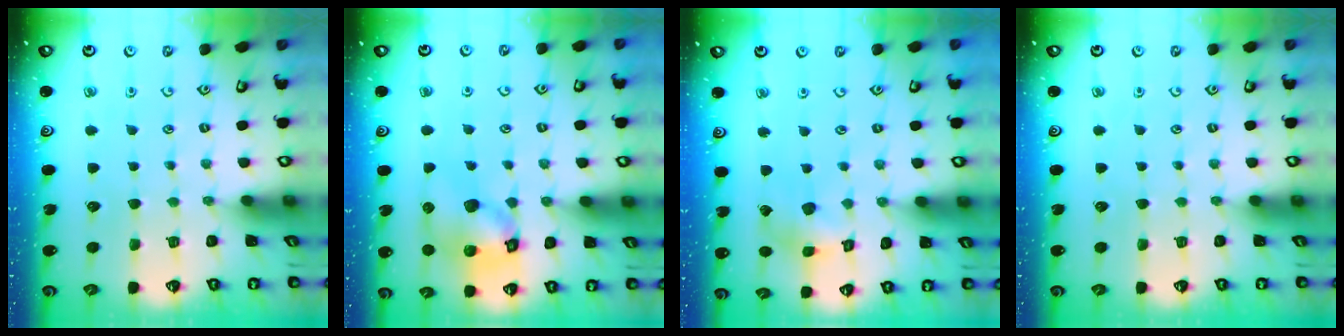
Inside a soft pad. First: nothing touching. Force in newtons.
{"total": 12.2, "press": 12.1, "slide": 1.8}
{"total": 6.3, "press": 6.3, "slide": 0.5}
{"total": 0.0}